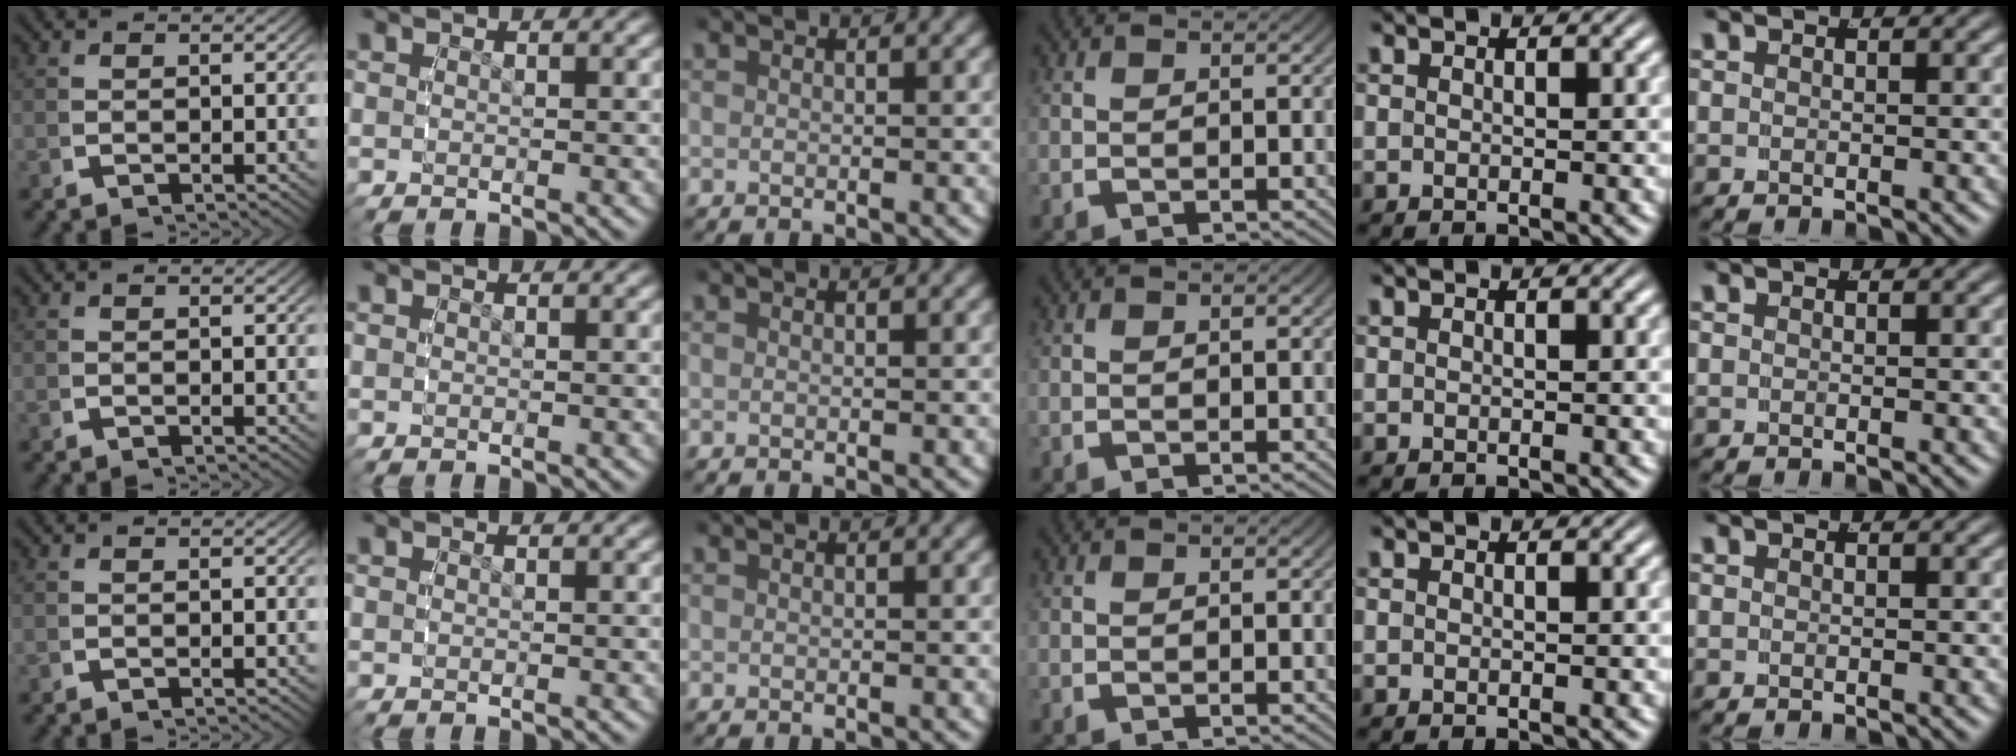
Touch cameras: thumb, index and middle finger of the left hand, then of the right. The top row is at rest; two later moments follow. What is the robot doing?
{"motion": "reach", "object": "photo album"}